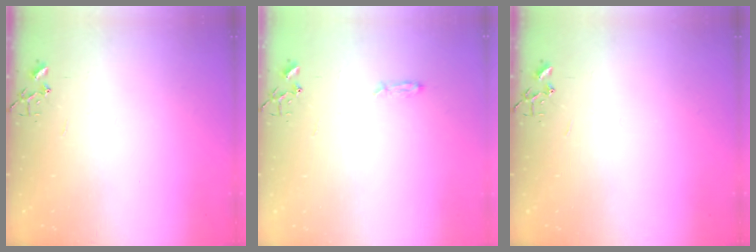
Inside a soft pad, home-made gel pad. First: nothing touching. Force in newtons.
{"total": 3.2, "press": 3.1, "slide": 0.3}
{"total": 0.0}